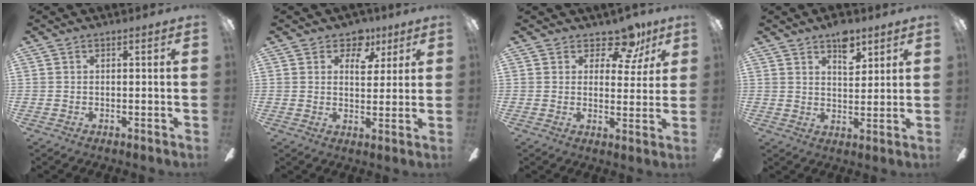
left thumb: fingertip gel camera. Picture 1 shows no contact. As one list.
[{"total": 7.5, "force": [4.2, 5.0, 3.7], "torque": [-0.032, -0.017, 0.068]}, {"total": 9.7, "force": [6.9, 5.1, 4.5], "torque": [-0.046, -0.040, 0.121]}, {"total": 7.7, "force": [5.1, 3.9, 4.2], "torque": [-0.047, -0.026, 0.085]}]